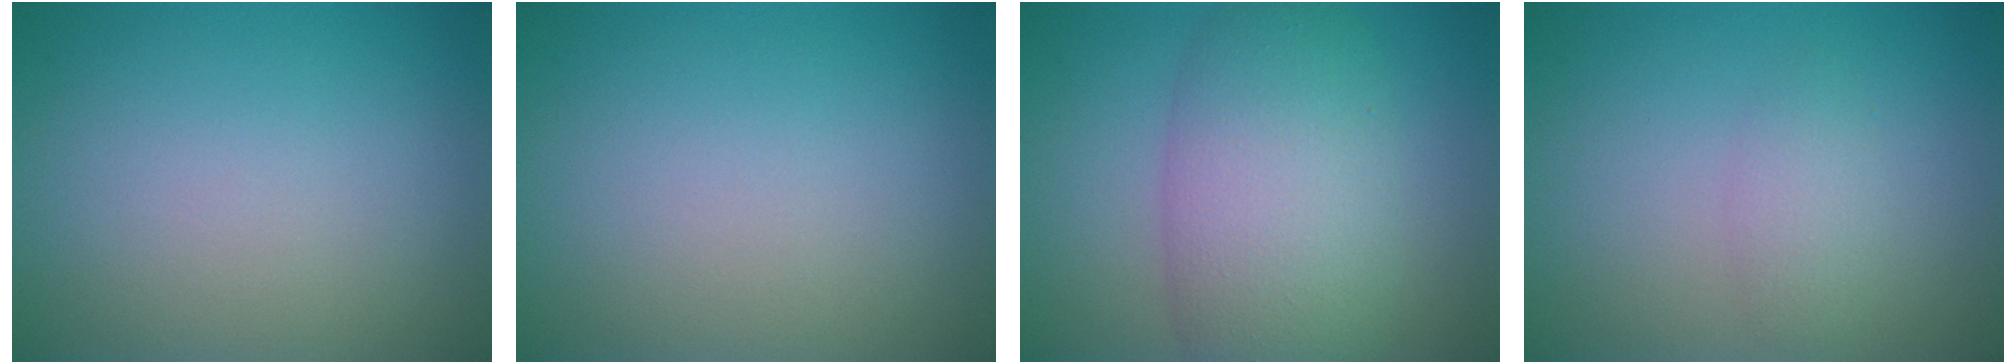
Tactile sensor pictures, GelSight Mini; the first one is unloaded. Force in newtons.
{"total": 0.0}
{"total": 8.2, "press": 8.2, "slide": 0.2}
{"total": 1.8, "press": 1.8, "slide": 0.1}